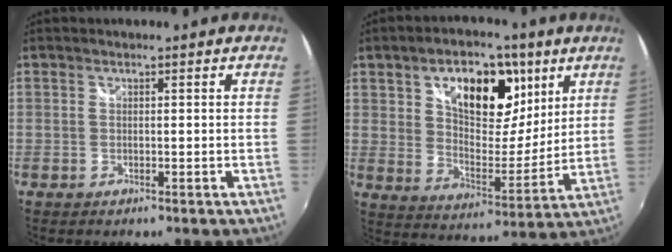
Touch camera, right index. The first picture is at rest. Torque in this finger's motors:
{"motor_torque": [0.76, -0.03, 0.63, 0.14]}